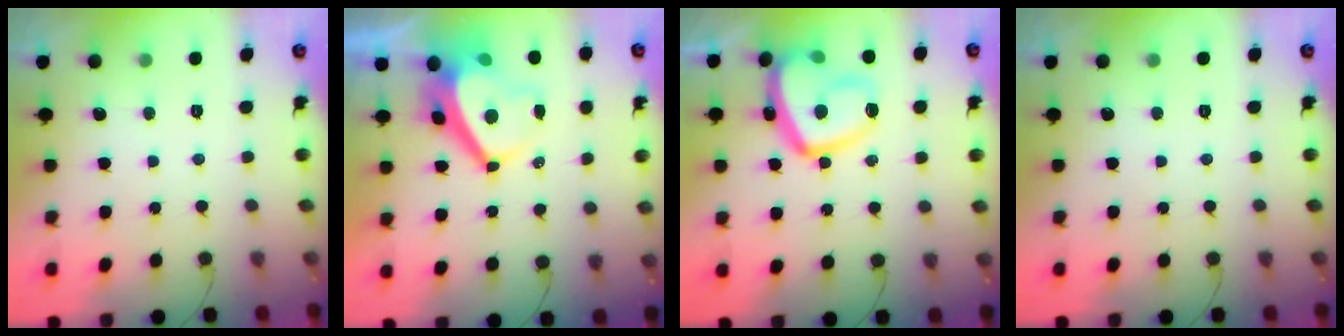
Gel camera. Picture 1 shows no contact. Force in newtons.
{"total": 6.7, "press": 6.6, "slide": 0.9}
{"total": 18.6, "press": 18.5, "slide": 1.9}
{"total": 0.0}